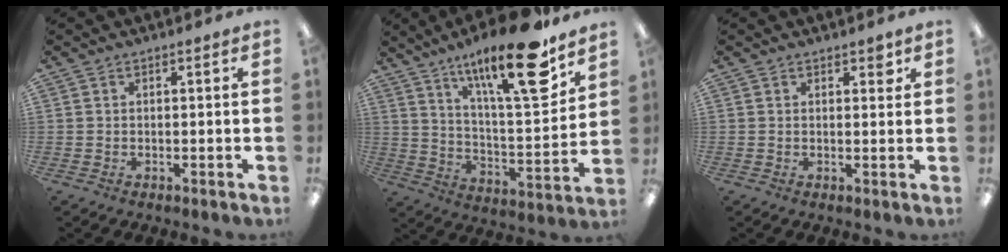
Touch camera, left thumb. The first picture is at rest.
{"total": 21.7, "force": [14.5, 5.3, 15.3], "torque": [-0.246, -0.084, 0.229]}
{"total": 2.3, "force": [1.5, 1.1, 1.3], "torque": [-0.005, -0.007, 0.020]}